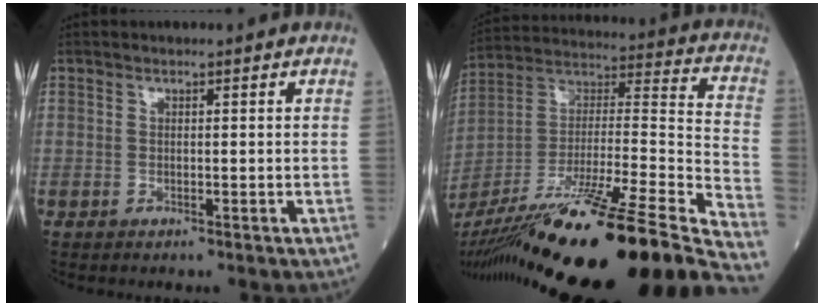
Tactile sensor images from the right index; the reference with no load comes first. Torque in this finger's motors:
{"motor_torque": [-1.04, -1.10, 0.30, 0.21]}